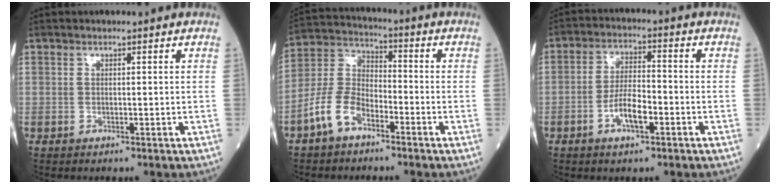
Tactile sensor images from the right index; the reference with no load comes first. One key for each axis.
{"total": 8.6, "fx": -4.9, "fy": 4.4, "fz": 5.4, "tx": -0.129, "ty": 0.016, "tz": -0.105}
{"total": 6.1, "fx": -2.5, "fy": 1.9, "fz": 5.2, "tx": -0.104, "ty": 0.006, "tz": -0.046}